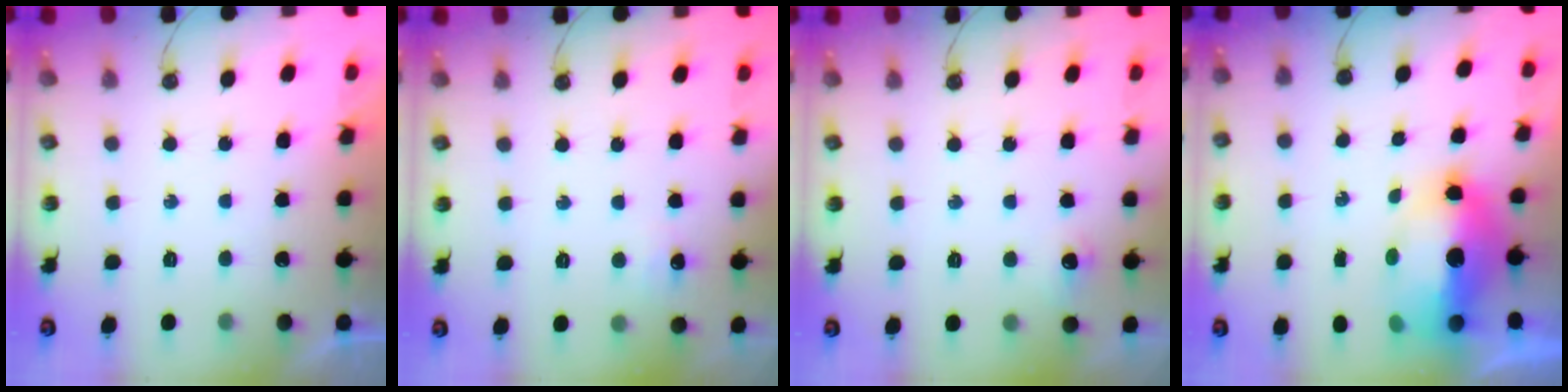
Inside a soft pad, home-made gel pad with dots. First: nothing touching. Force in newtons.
{"total": 5.5, "press": 5.4, "slide": 0.7}
{"total": 5.9, "press": 5.9, "slide": 0.8}
{"total": 15.9, "press": 13.6, "slide": 8.3}